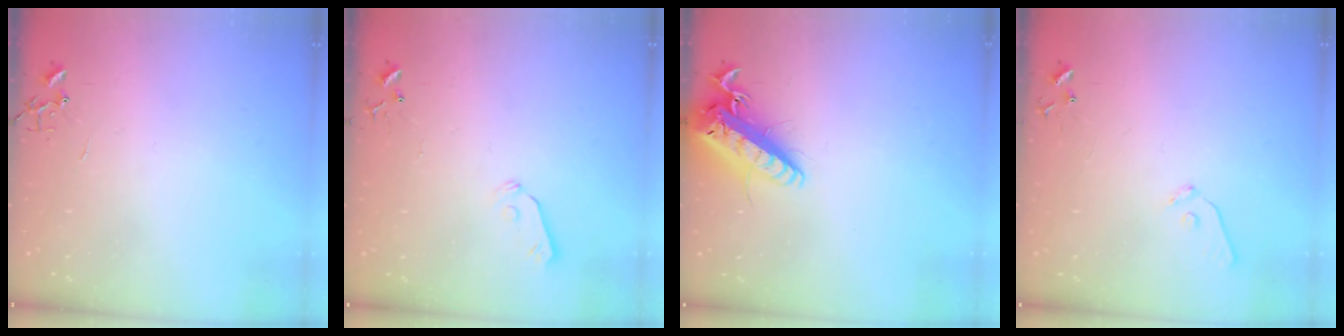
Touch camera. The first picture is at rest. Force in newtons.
{"total": 4.3, "press": 4.3, "slide": 0.7}
{"total": 20.4, "press": 19.9, "slide": 4.5}
{"total": 7.4, "press": 7.4, "slide": 0.6}